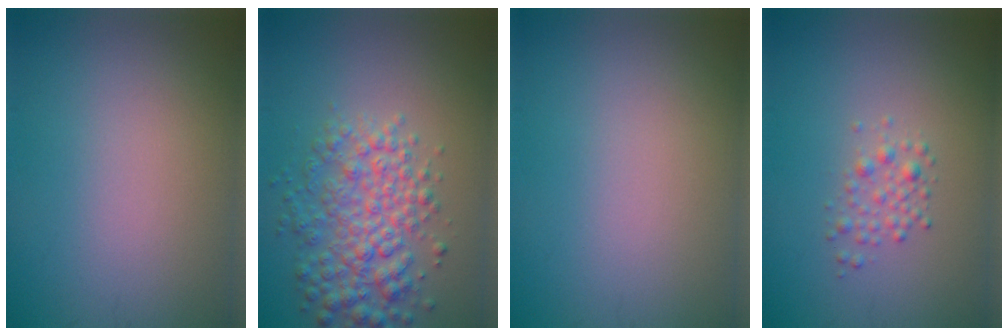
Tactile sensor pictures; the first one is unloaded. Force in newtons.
{"total": 5.1, "press": 5.1, "slide": 0.2}
{"total": 0.0}
{"total": 1.5, "press": 1.5, "slide": 0.0}